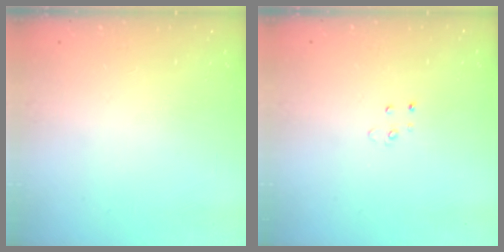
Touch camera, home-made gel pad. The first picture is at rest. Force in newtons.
{"total": 2.6, "press": 2.6, "slide": 0.2}